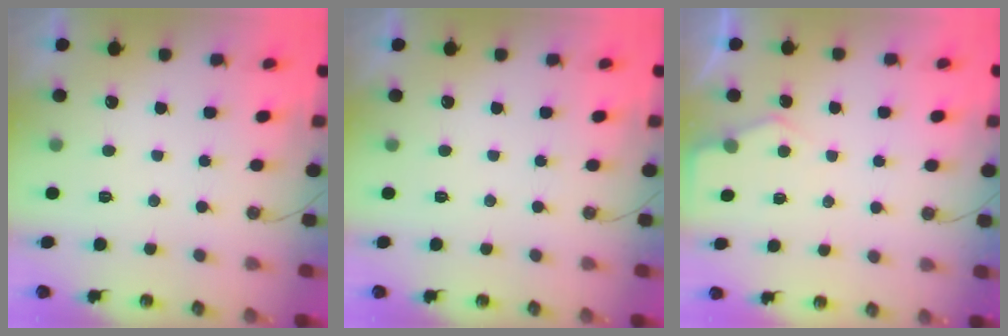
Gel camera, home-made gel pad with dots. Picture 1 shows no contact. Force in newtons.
{"total": 0.0}
{"total": 4.3, "press": 4.3, "slide": 0.5}